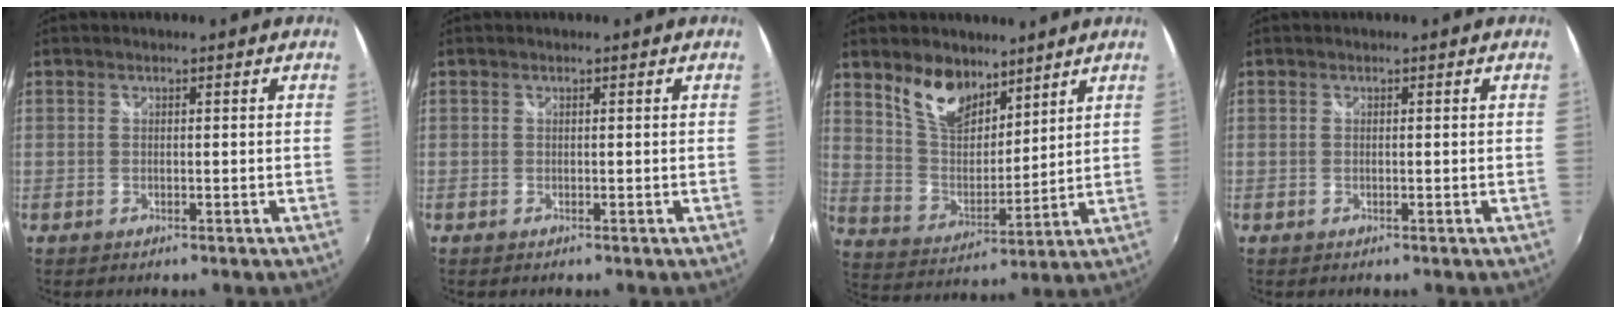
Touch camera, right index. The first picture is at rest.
{"total": 0.0}
{"total": 11.4, "force": [7.9, 5.8, 5.7], "torque": [-0.108, 0.003, 0.154]}
{"total": 0.0}